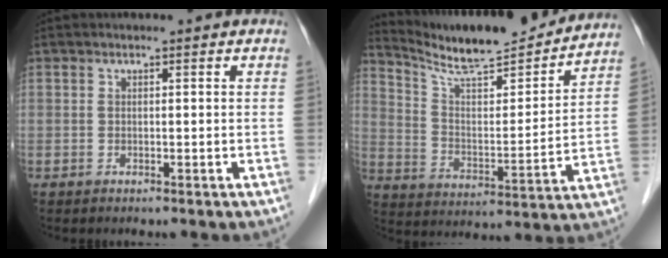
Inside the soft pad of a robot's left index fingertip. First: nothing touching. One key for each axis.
{"total": 18.8, "fx": 17.6, "fy": 1.2, "fz": 6.7, "tx": -0.120, "ty": -0.022, "tz": 0.269}